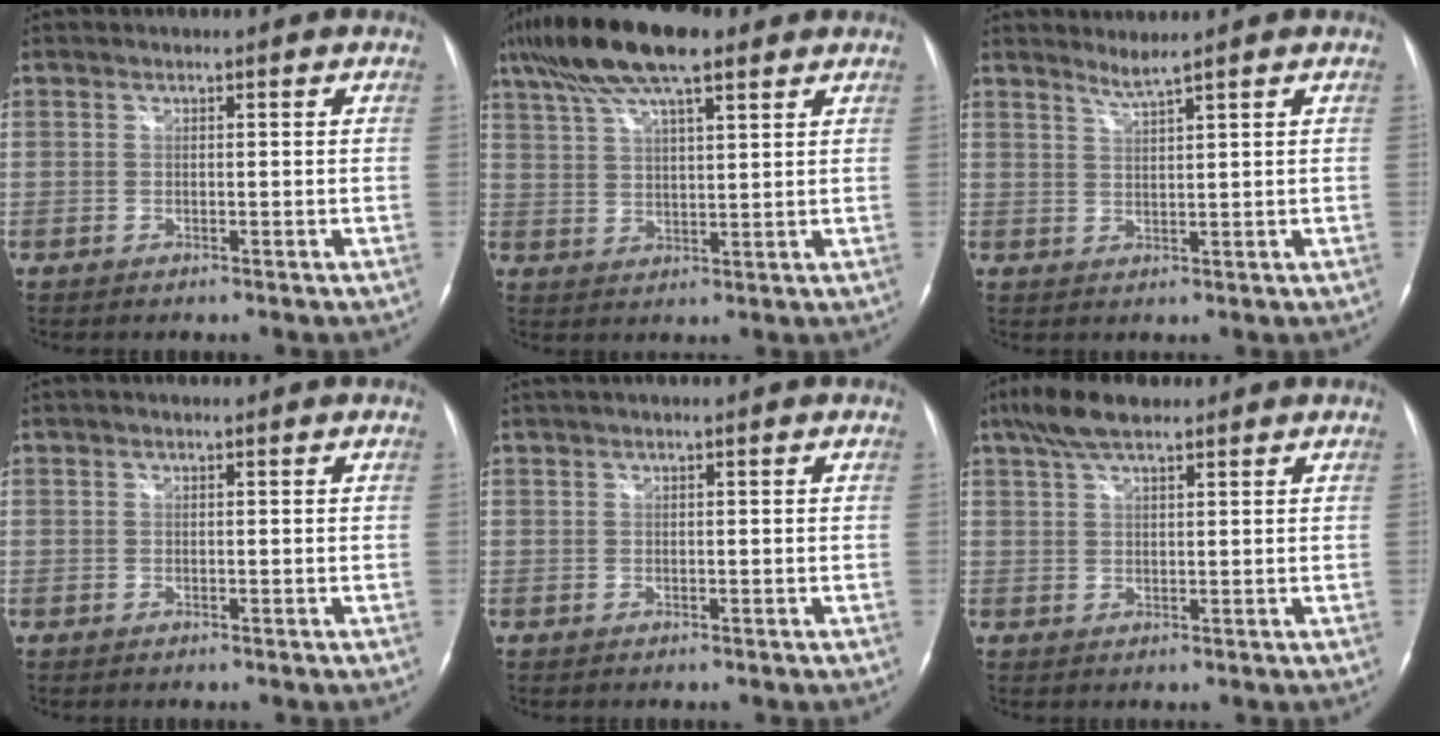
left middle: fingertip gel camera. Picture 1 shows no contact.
{"total": 13.6, "force": [9.4, 3.0, 9.3], "torque": [-0.185, 0.029, 0.168]}
{"total": 2.1, "force": [1.8, -0.9, 0.6], "torque": [-0.017, -0.010, 0.037]}
{"total": 0.6, "force": [0.5, 0.1, 0.4], "torque": [-0.013, 0.007, 0.007]}
{"total": 2.5, "force": [1.8, 0.1, 1.8], "torque": [-0.037, 0.027, 0.033]}
{"total": 6.3, "force": [4.6, 1.8, 3.9], "torque": [-0.086, 0.020, 0.085]}